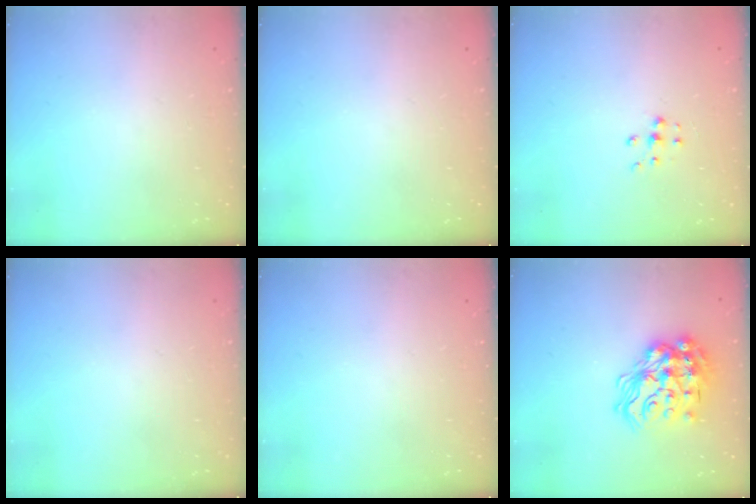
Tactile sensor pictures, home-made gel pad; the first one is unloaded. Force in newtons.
{"total": 0.0}
{"total": 5.1, "press": 5.0, "slide": 0.7}
{"total": 0.0}
{"total": 0.0}
{"total": 19.0, "press": 18.9, "slide": 2.2}